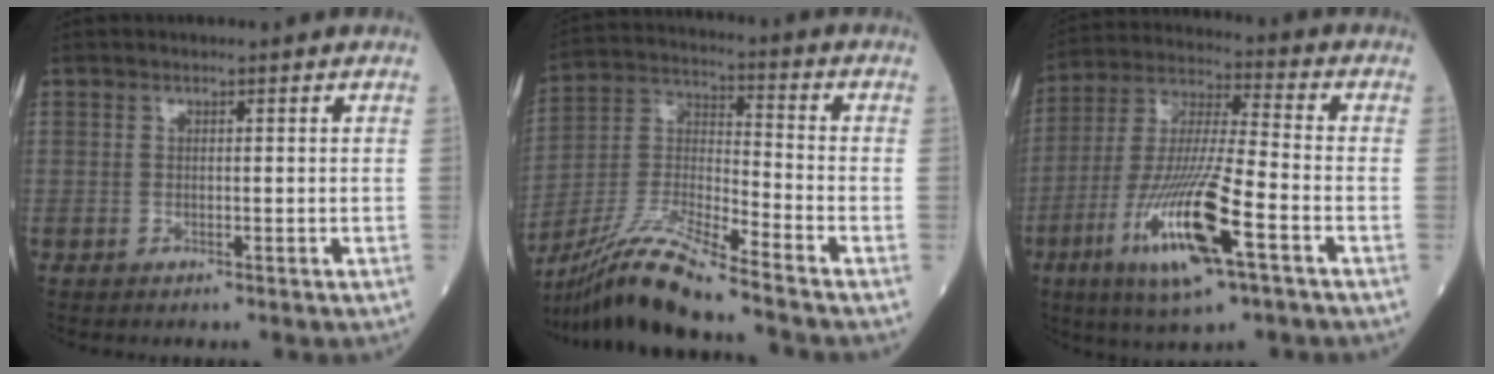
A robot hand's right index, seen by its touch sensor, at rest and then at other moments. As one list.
[{"total": 14.0, "force": [-11.9, -1.0, 7.3], "torque": [-0.153, -0.009, -0.223]}, {"total": 16.8, "force": [-7.1, 1.7, 15.1], "torque": [-0.312, -0.021, -0.125]}]